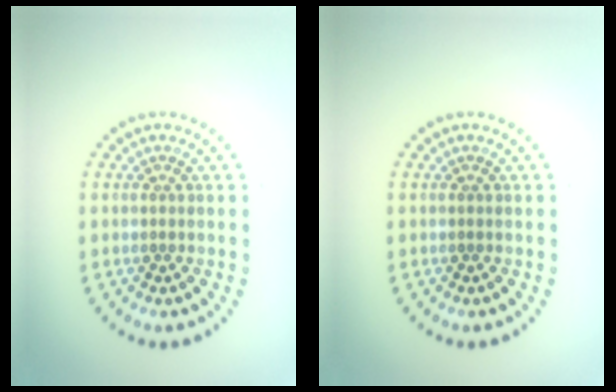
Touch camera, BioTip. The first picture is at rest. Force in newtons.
{"total": 0.0}